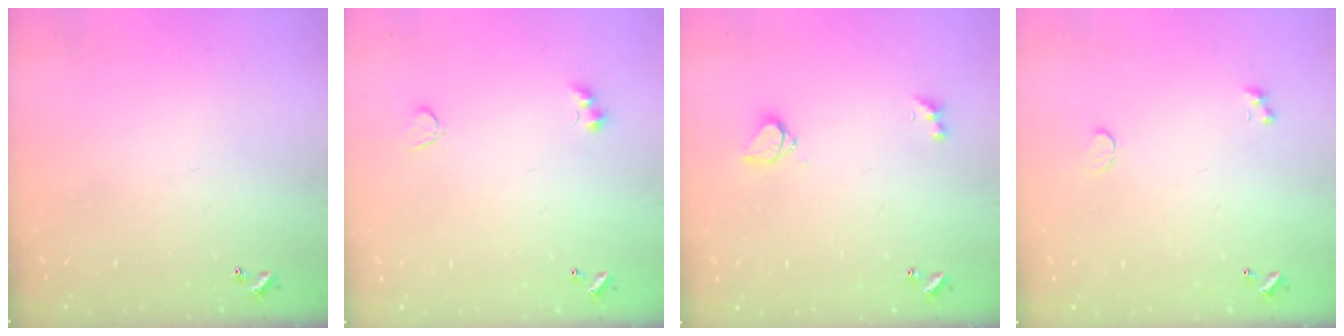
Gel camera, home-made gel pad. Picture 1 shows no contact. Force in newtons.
{"total": 3.7, "press": 3.7, "slide": 0.7}
{"total": 4.3, "press": 4.2, "slide": 0.8}
{"total": 0.6, "press": 0.4, "slide": 0.4}